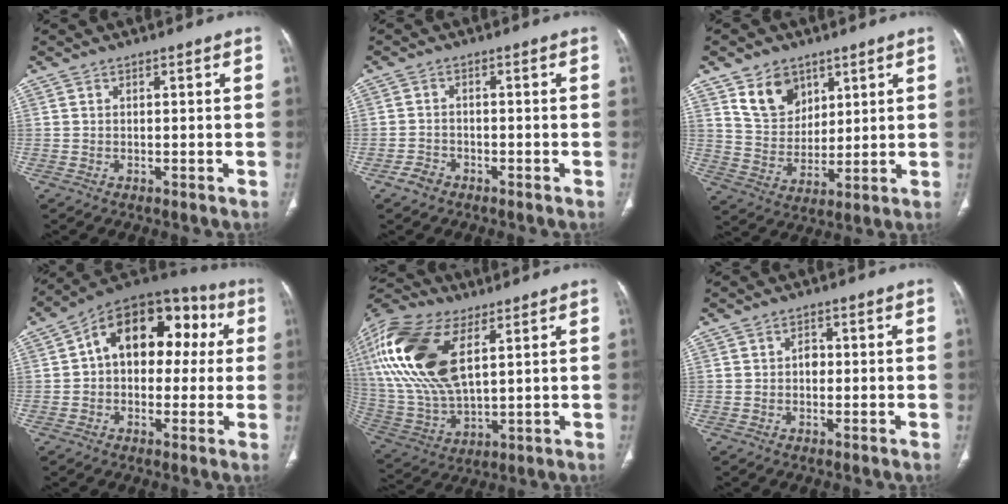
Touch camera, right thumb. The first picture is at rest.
{"total": 2.6, "force": [-1.8, 1.7, 0.7], "torque": [-0.017, 0.013, -0.030]}
{"total": 10.0, "force": [5.6, 7.2, 4.1], "torque": [-0.046, -0.036, 0.113]}
{"total": 18.4, "force": [3.4, 12.0, 13.6], "torque": [-0.150, 0.047, 0.039]}
{"total": 24.3, "force": [8.6, 12.0, 19.2], "torque": [-0.418, -0.011, 0.164]}
{"total": 1.9, "force": [0.0, 1.5, 1.2], "torque": [-0.010, 0.005, -0.004]}